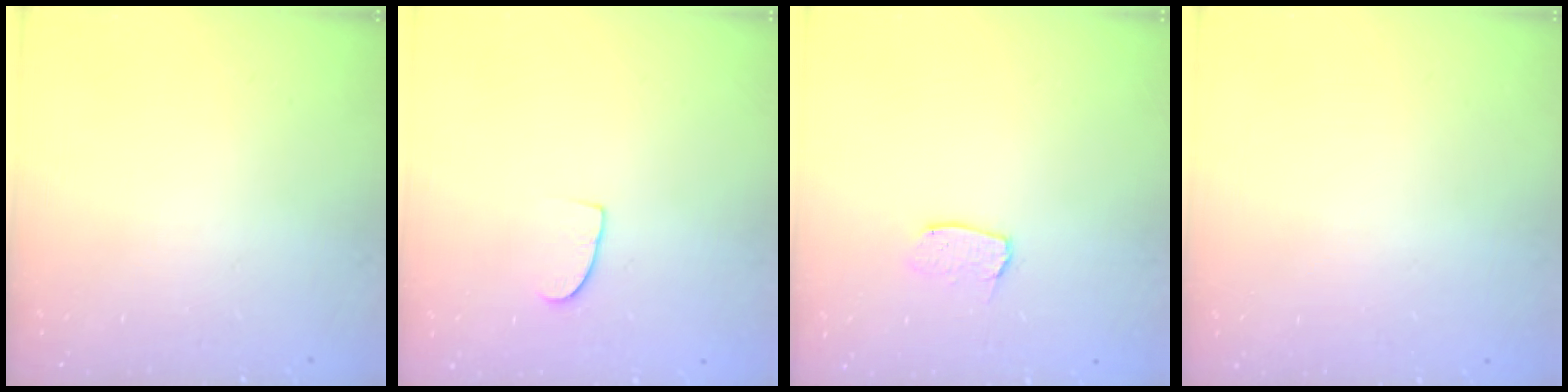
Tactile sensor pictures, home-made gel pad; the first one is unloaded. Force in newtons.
{"total": 6.5, "press": 6.5, "slide": 0.5}
{"total": 4.5, "press": 4.4, "slide": 0.3}
{"total": 0.0}